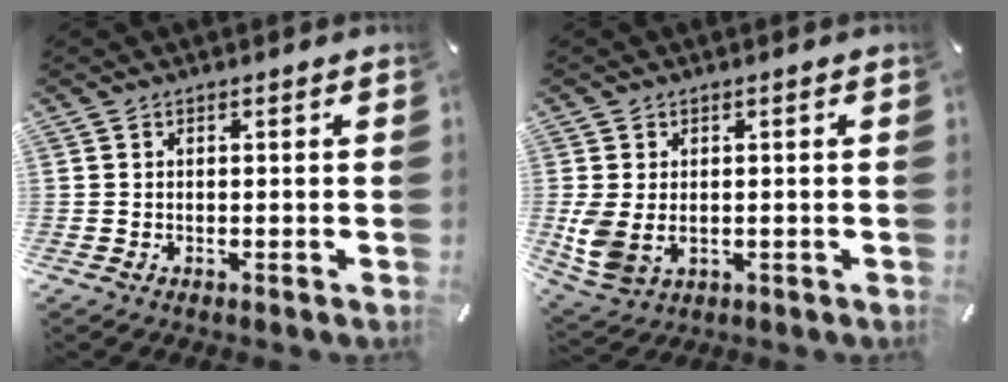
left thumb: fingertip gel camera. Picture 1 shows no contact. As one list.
[{"total": 5.9, "force": [0.2, 4.5, 3.8], "torque": [-0.097, -0.010, 0.004]}]